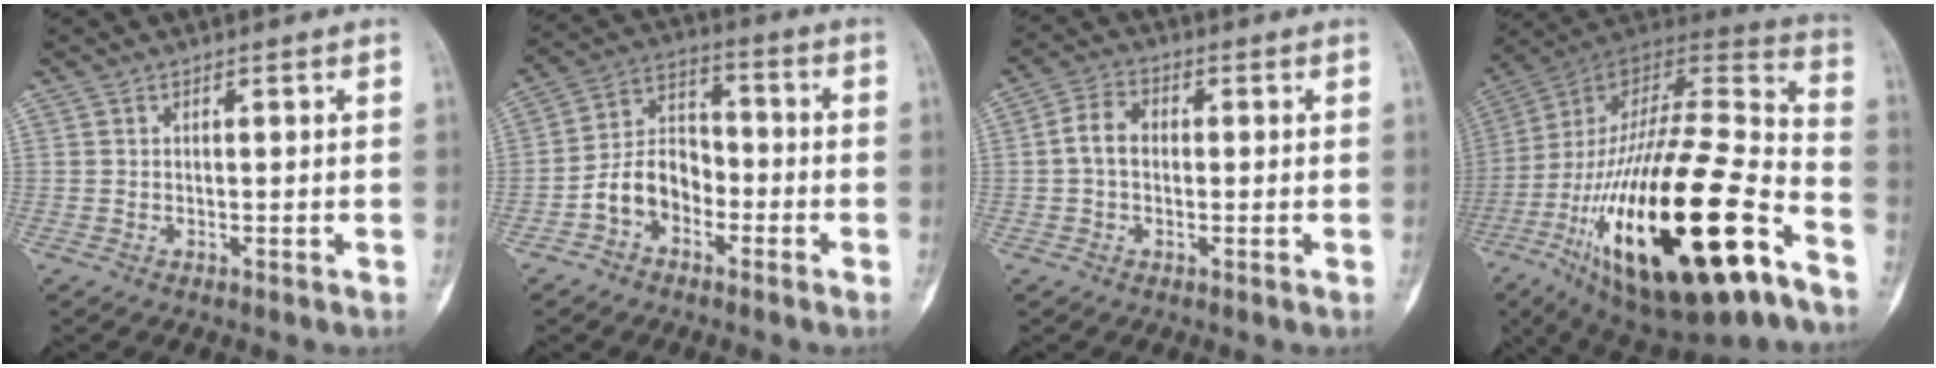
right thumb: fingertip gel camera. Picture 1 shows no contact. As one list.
[{"total": 9.6, "force": [-3.8, 7.0, 5.3], "torque": [-0.078, 0.046, -0.079]}, {"total": 5.2, "force": [-0.1, 3.8, 3.6], "torque": [-0.057, 0.017, -0.011]}, {"total": 39.8, "force": [-16.7, 13.6, 33.5], "torque": [-0.598, 0.034, -0.267]}]